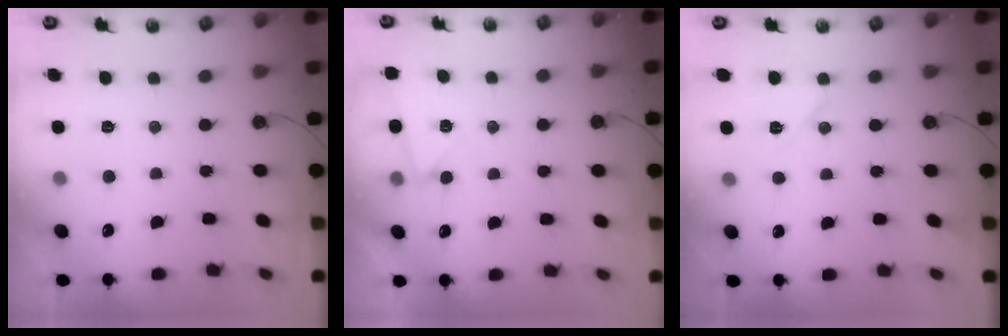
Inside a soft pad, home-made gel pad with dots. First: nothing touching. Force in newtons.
{"total": 4.5, "press": 3.7, "slide": 2.6}
{"total": 8.3, "press": 4.5, "slide": 6.9}